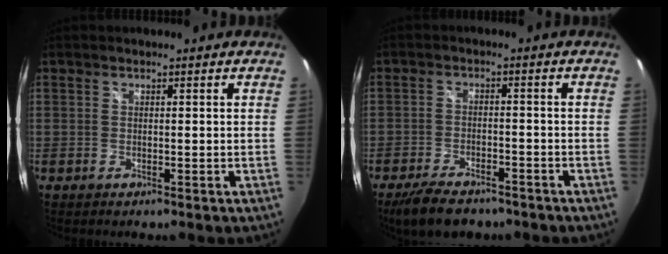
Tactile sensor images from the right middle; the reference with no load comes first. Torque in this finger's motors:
{"motor_torque": [0.69, -0.69, 0.10, 0.06]}